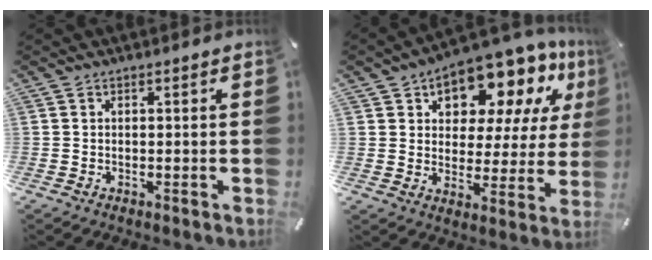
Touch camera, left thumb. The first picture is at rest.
{"total": 13.7, "force": [10.6, 6.9, 5.3], "torque": [-0.090, -0.089, 0.182]}